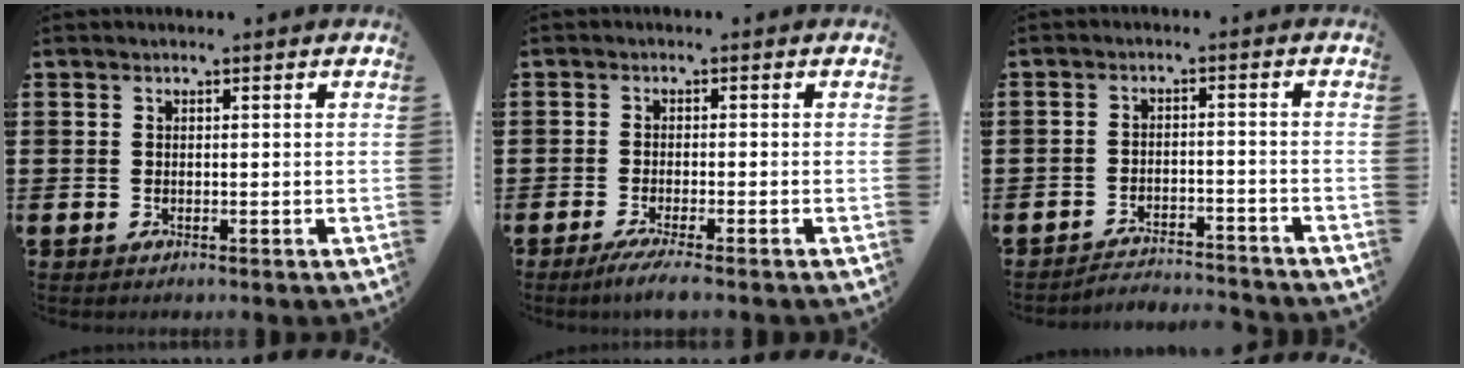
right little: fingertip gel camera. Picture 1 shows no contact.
{"total": 2.4, "force": [-1.6, 0.0, 1.8], "torque": [-0.028, -0.003, -0.028]}
{"total": 3.0, "force": [-3.0, 0.0, -0.1], "torque": [-0.005, 0.003, -0.066]}